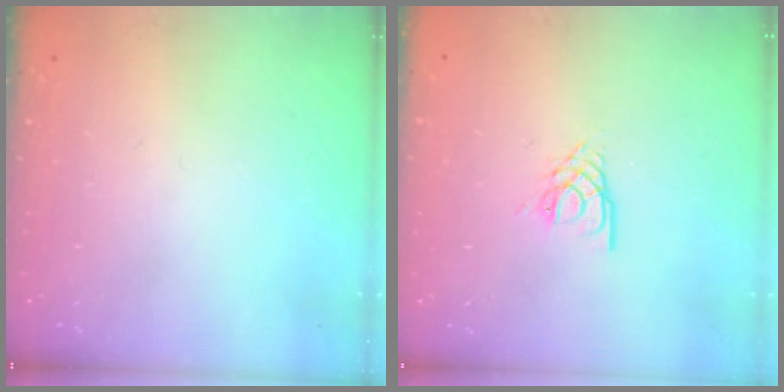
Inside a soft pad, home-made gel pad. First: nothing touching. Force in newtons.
{"total": 2.5, "press": 2.4, "slide": 0.4}